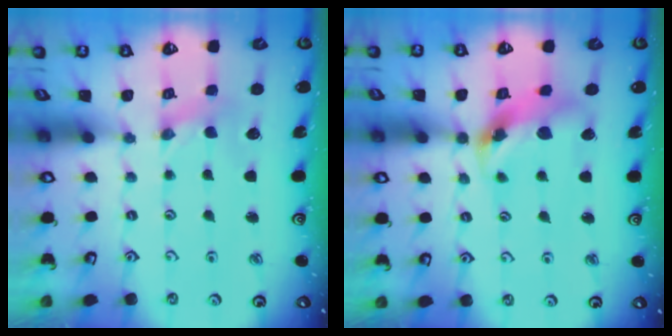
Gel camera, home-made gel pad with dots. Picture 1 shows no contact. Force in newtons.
{"total": 13.5, "press": 13.3, "slide": 1.8}